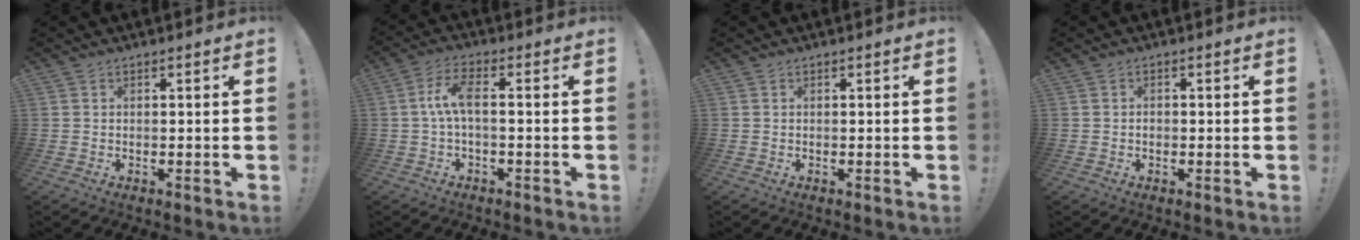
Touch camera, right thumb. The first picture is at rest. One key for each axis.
{"total": 7.5, "fx": -0.3, "fy": 2.3, "fz": 7.1, "tx": -0.145, "ty": 0.008, "tz": -0.006}
{"total": 0.0}
{"total": 1.0, "fx": -0.5, "fy": 0.8, "fz": 0.2, "tx": -0.005, "ty": 0.006, "tz": -0.010}